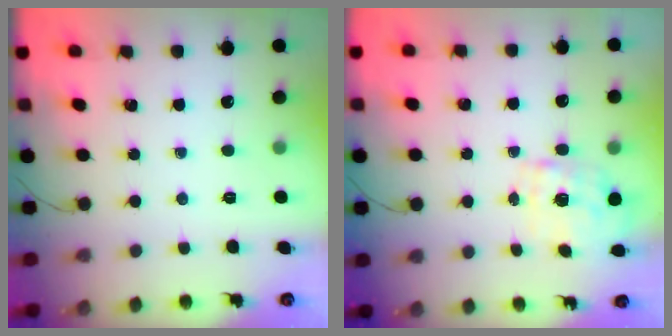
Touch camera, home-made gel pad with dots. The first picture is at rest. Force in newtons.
{"total": 2.3, "press": 2.3, "slide": 0.3}